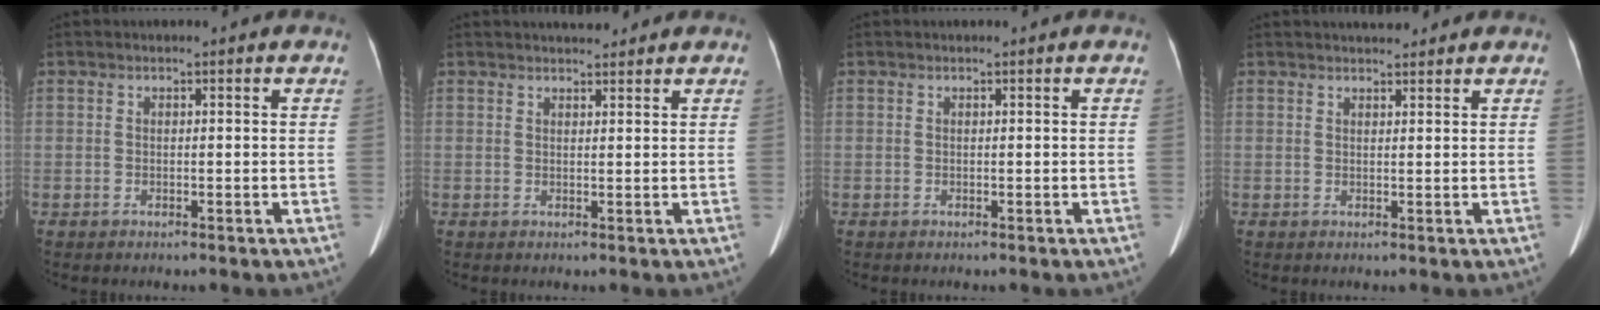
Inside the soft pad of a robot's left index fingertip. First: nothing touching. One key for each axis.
{"total": 3.2, "fx": 3.0, "fy": 0.6, "fz": 0.9, "tx": -0.010, "ty": 0.014, "tz": 0.043}
{"total": 0.0}
{"total": 3.1, "fx": 2.9, "fy": 0.6, "fz": 0.9, "tx": -0.010, "ty": 0.016, "tz": 0.043}